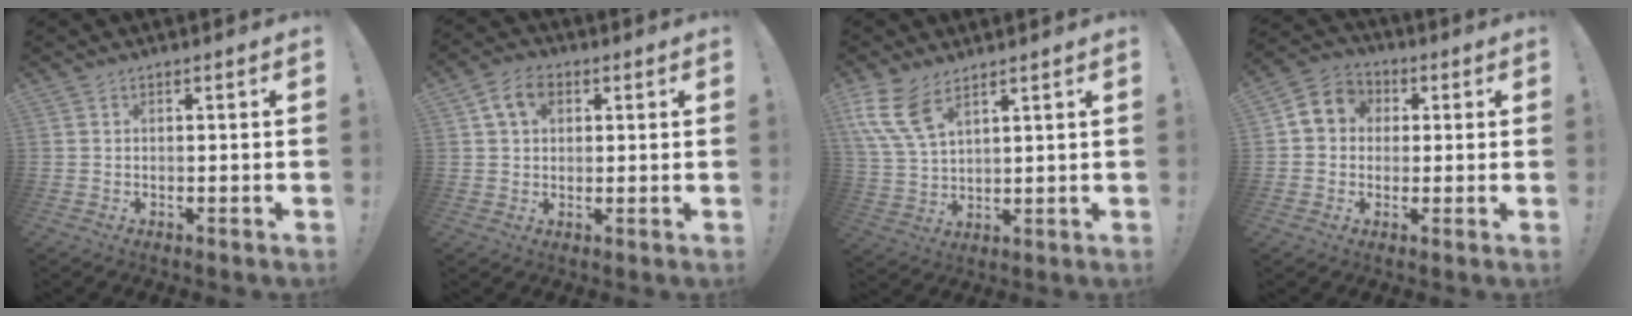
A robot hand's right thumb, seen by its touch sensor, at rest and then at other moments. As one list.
[{"total": 7.3, "force": [2.9, 5.1, 4.3], "torque": [-0.073, 0.005, 0.056]}, {"total": 10.4, "force": [6.6, 4.9, 6.3], "torque": [-0.141, -0.026, 0.128]}, {"total": 7.3, "force": [0.8, 6.8, 2.6], "torque": [-0.040, 0.008, 0.021]}]